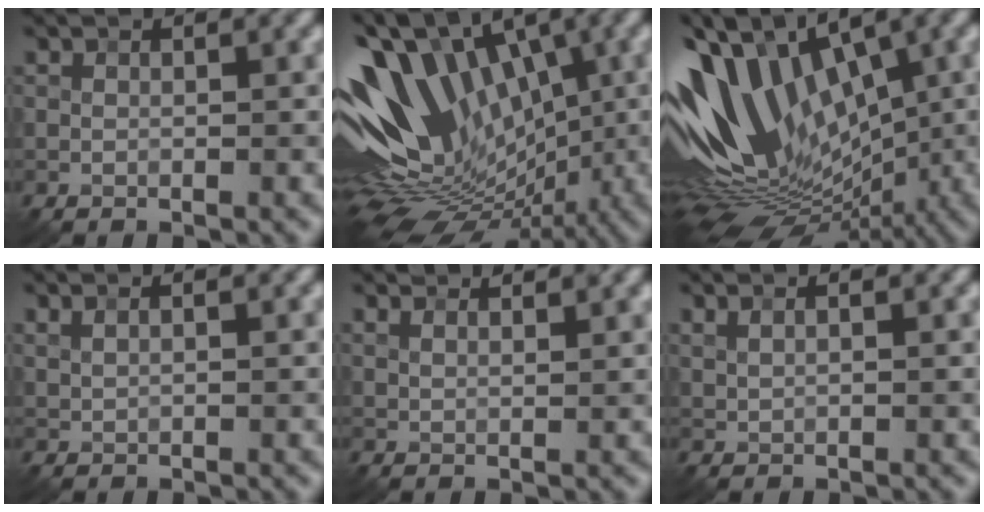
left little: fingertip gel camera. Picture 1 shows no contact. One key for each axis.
{"total": 14.0, "fx": 2.3, "fy": 9.1, "fz": 10.4, "tx": -0.188, "ty": 0.022, "tz": 0.031}
{"total": 15.1, "fx": 1.8, "fy": 9.1, "fz": 11.9, "tx": -0.237, "ty": 0.013, "tz": 0.035}
{"total": 3.6, "fx": 2.7, "fy": 1.5, "fz": 1.9, "tx": -0.018, "ty": 0.027, "tz": 0.021}
{"total": 6.6, "fx": 5.5, "fy": 2.1, "fz": 3.0, "tx": -0.053, "ty": 0.022, "tz": 0.076}
{"total": 4.1, "fx": 3.0, "fy": 1.6, "fz": 2.2, "tx": -0.021, "ty": 0.030, "tz": 0.025}